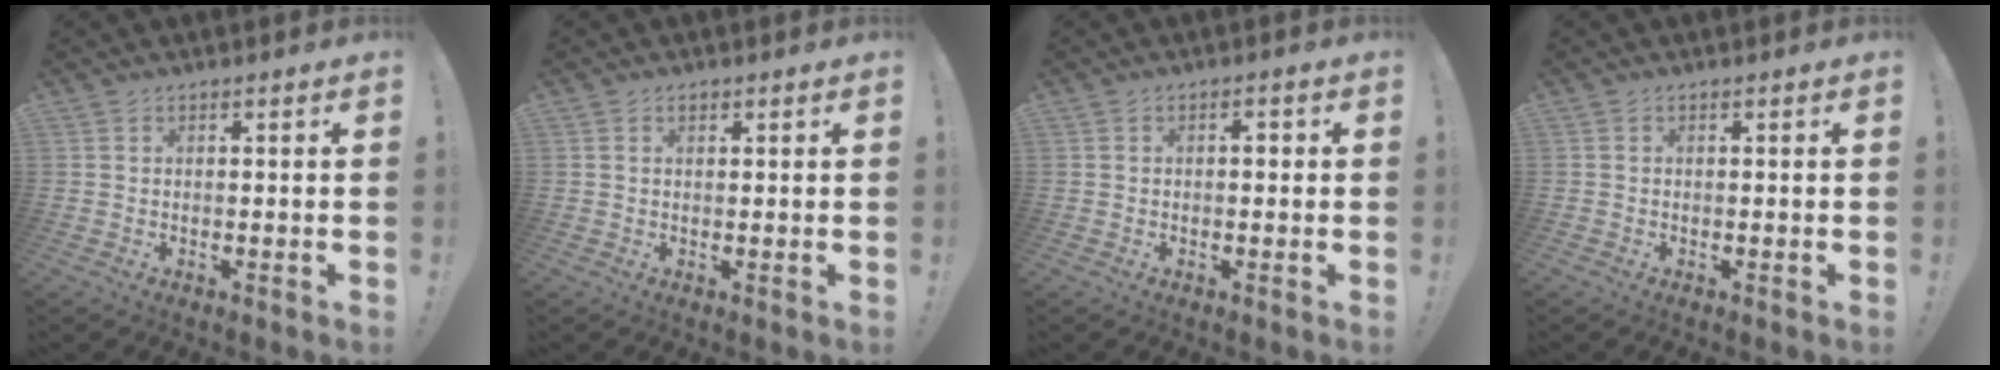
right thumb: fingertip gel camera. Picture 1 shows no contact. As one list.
[{"total": 0.8, "force": [0.6, 0.4, 0.5], "torque": [-0.004, -0.002, 0.010]}, {"total": 1.6, "force": [-0.2, 1.1, 1.2], "torque": [-0.015, 0.005, -0.008]}, {"total": 0.0}]